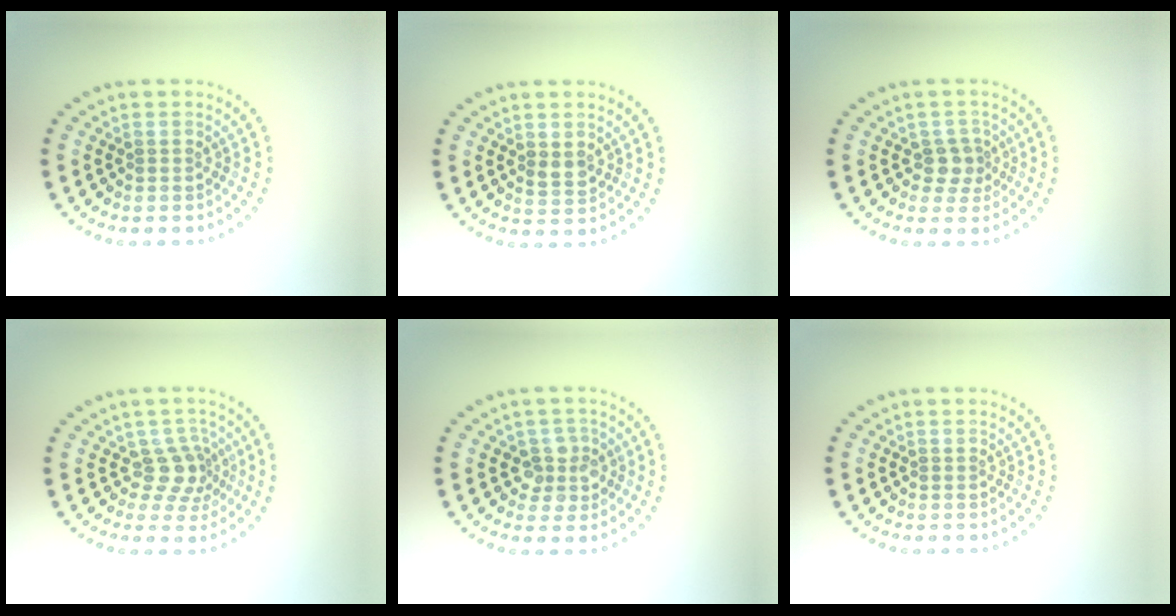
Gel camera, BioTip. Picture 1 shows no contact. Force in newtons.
{"total": 1.4, "press": 1.4, "slide": 0.4}
{"total": 2.1, "press": 1.7, "slide": 1.2}
{"total": 2.8, "press": 2.0, "slide": 1.9}
{"total": 2.5, "press": 2.2, "slide": 1.2}
{"total": 0.0}